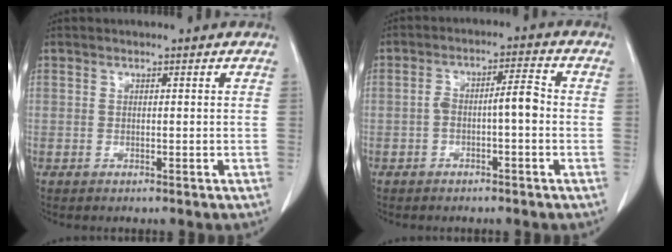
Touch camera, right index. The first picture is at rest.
{"total": 4.7, "force": [-1.0, 1.0, 4.5], "torque": [-0.078, 0.024, -0.015]}